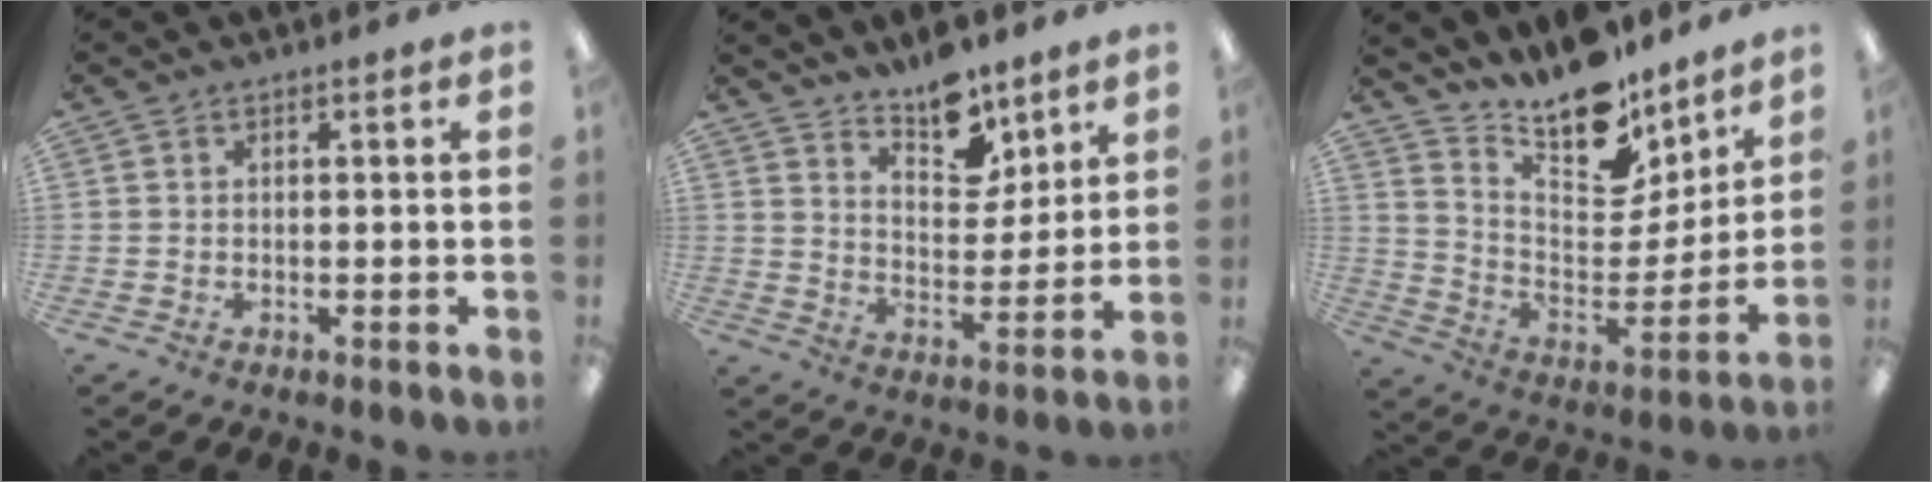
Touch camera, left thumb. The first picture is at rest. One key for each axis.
{"total": 11.5, "fx": 9.2, "fy": 5.3, "fz": 4.4, "tx": -0.053, "ty": -0.063, "tz": 0.166}
{"total": 15.4, "fx": 13.9, "fy": 4.9, "fz": 4.7, "tx": -0.084, "ty": -0.125, "tz": 0.243}